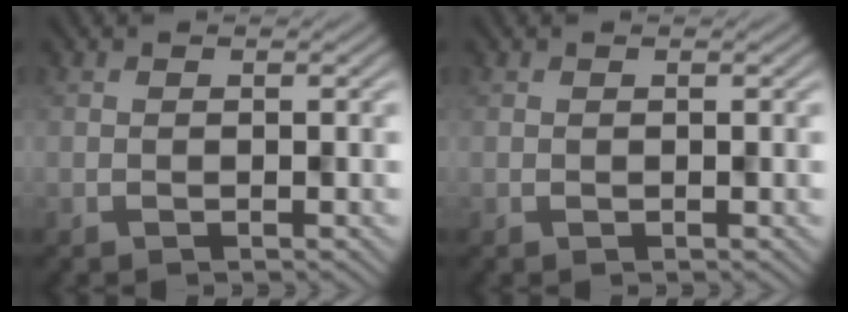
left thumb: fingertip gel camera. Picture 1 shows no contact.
{"total": 0.0}